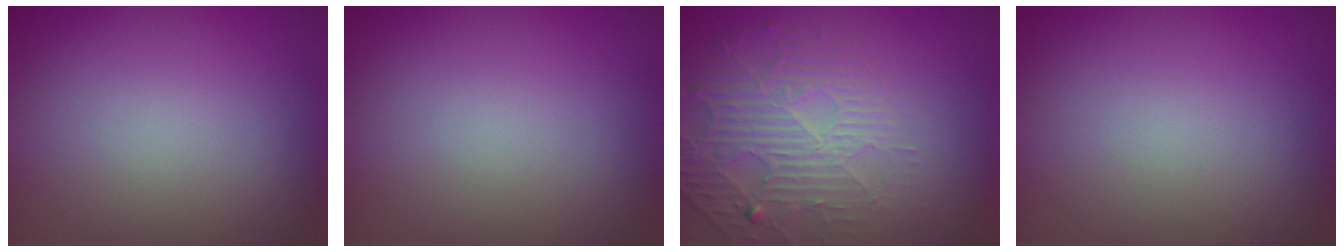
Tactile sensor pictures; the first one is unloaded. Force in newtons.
{"total": 0.0}
{"total": 4.6, "press": 3.5, "slide": 3.0}
{"total": 0.0}